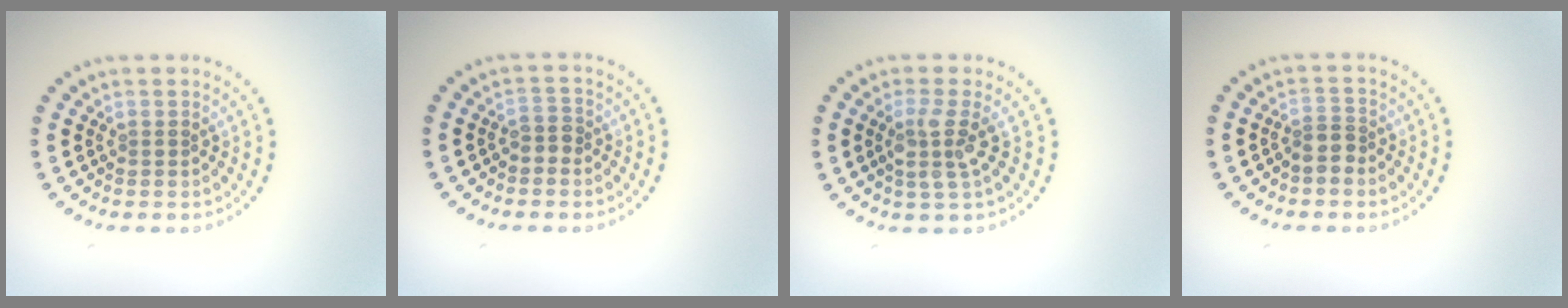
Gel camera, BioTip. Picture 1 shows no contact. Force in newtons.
{"total": 1.5, "press": 1.4, "slide": 0.6}
{"total": 2.8, "press": 2.3, "slide": 1.6}
{"total": 2.0, "press": 1.7, "slide": 1.2}